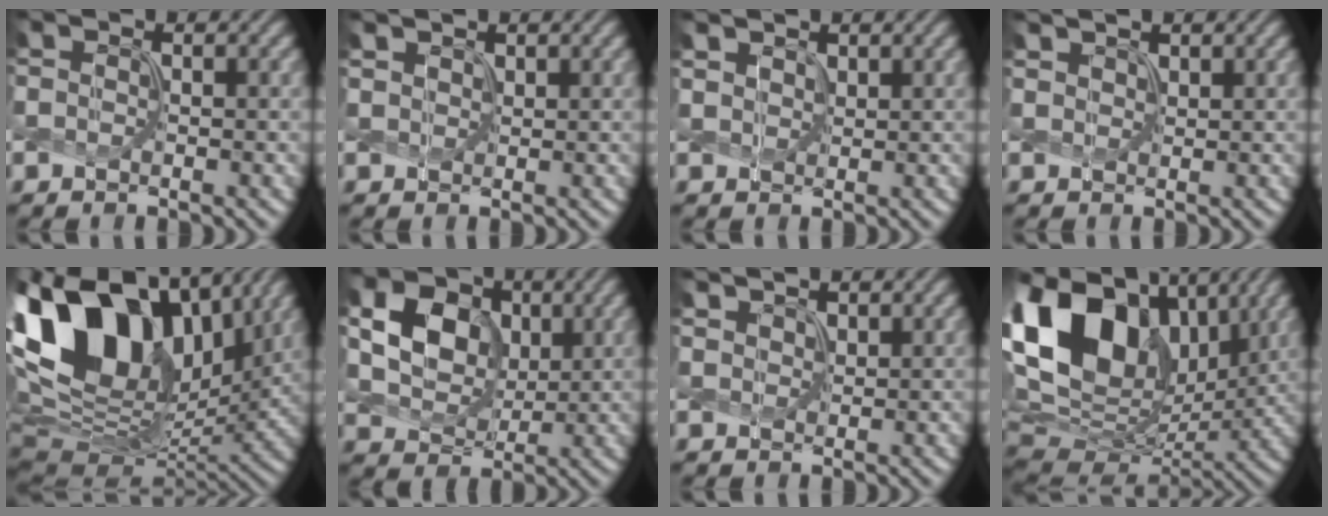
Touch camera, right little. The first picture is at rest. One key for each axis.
{"total": 1.5, "fx": 1.3, "fy": 0.7, "fz": 0.3, "tx": -0.014, "ty": 0.002, "tz": 0.033}
{"total": 2.2, "fx": 1.8, "fy": 1.1, "fz": 0.6, "tx": -0.027, "ty": 0.000, "tz": 0.043}
{"total": 2.1, "fx": 1.9, "fy": 0.7, "fz": 0.5, "tx": -0.016, "ty": 0.000, "tz": 0.040}
{"total": 18.6, "fx": 7.4, "fy": 12.0, "fz": 12.1, "tx": -0.258, "ty": 0.039, "tz": 0.137}
{"total": 10.2, "fx": 3.4, "fy": 8.0, "fz": 5.4, "tx": -0.132, "ty": 0.026, "tz": 0.067}
{"total": 2.7, "fx": 2.3, "fy": 1.1, "fz": 0.8, "tx": -0.028, "ty": 0.001, "tz": 0.046}
{"total": 18.3, "fx": 6.4, "fy": 12.3, "fz": 12.0, "tx": -0.258, "ty": 0.028, "tz": 0.117}